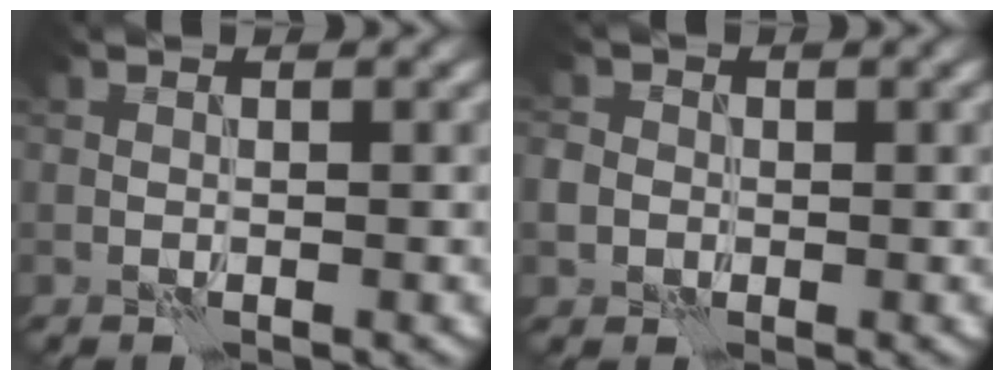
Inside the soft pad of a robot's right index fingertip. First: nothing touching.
{"total": 2.8, "force": [-0.2, 2.6, 0.9], "torque": [-0.009, 0.010, -0.014]}